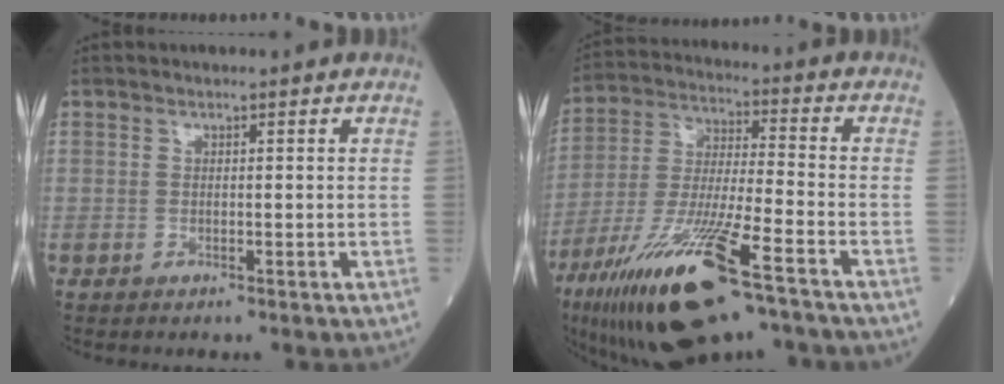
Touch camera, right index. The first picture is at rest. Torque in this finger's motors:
{"motor_torque": [0.70, -0.66, 1.05, 0.21]}